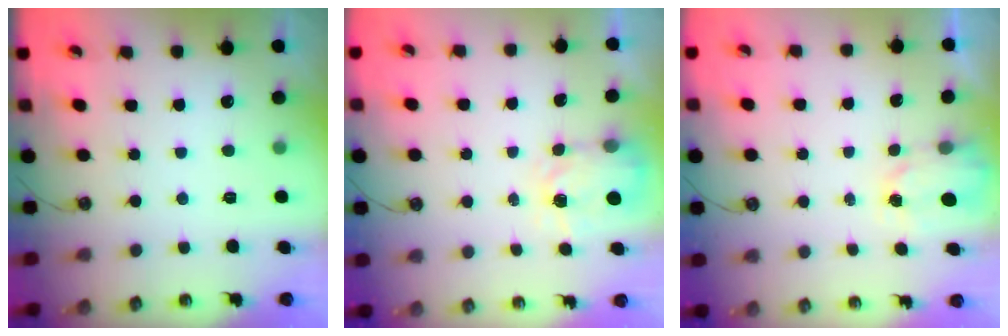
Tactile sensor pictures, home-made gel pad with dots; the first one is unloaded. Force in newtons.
{"total": 3.8, "press": 3.8, "slide": 0.6}
{"total": 1.6, "press": 1.6, "slide": 0.3}